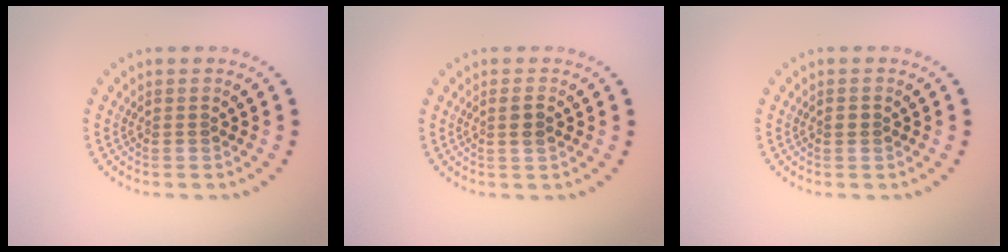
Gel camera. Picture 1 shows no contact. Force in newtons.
{"total": 1.3, "press": 1.2, "slide": 0.5}
{"total": 0.8, "press": 0.8, "slide": 0.1}